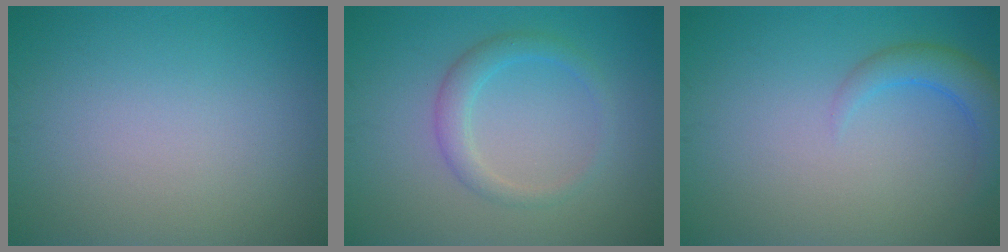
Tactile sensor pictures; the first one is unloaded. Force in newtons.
{"total": 2.5, "press": 2.5, "slide": 0.1}
{"total": 2.9, "press": 2.9, "slide": 0.2}